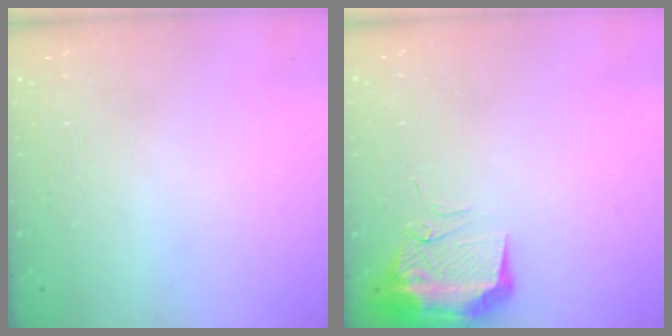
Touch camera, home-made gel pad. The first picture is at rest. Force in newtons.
{"total": 13.0, "press": 11.5, "slide": 6.2}